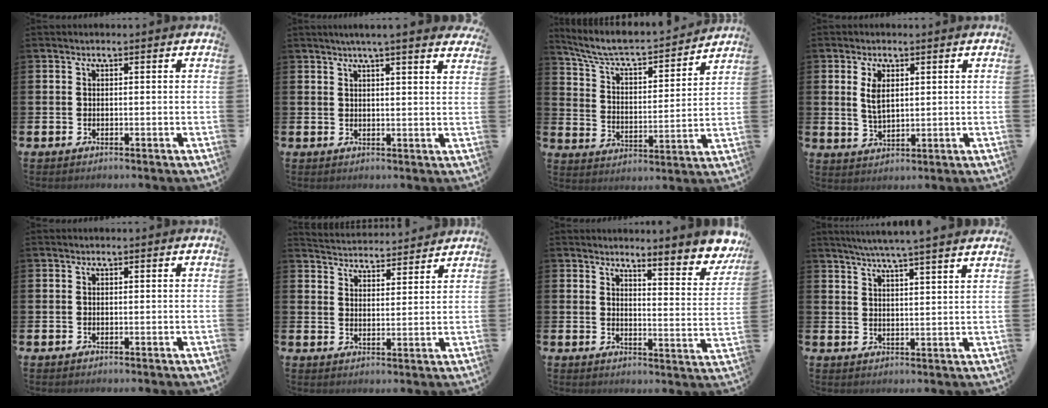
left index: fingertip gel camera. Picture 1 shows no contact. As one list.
[{"total": 3.8, "force": [3.5, -0.6, 1.3], "torque": [-0.032, -0.014, 0.063]}, {"total": 7.2, "force": [6.5, 1.3, 2.6], "torque": [-0.087, -0.050, 0.108]}, {"total": 3.3, "force": [1.4, 1.6, 2.5], "torque": [-0.037, 0.001, 0.021]}, {"total": 0.0}, {"total": 4.4, "force": [4.4, 0.3, -0.3], "torque": [-0.009, -0.036, 0.077]}, {"total": 5.0, "force": [4.8, 0.1, 1.2], "torque": [-0.016, -0.056, 0.072]}, {"total": 5.5, "force": [5.1, -1.1, 1.6], "torque": [-0.044, -0.030, 0.087]}]